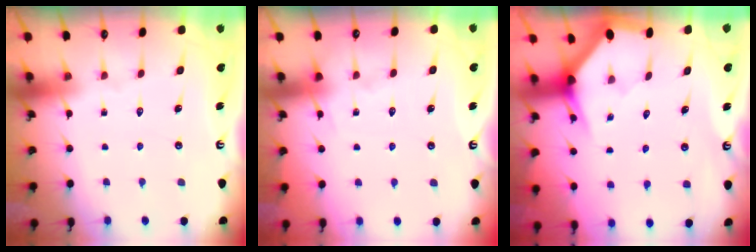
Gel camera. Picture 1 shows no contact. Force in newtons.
{"total": 4.7, "press": 4.7, "slide": 0.5}
{"total": 2.9, "press": 2.9, "slide": 0.1}